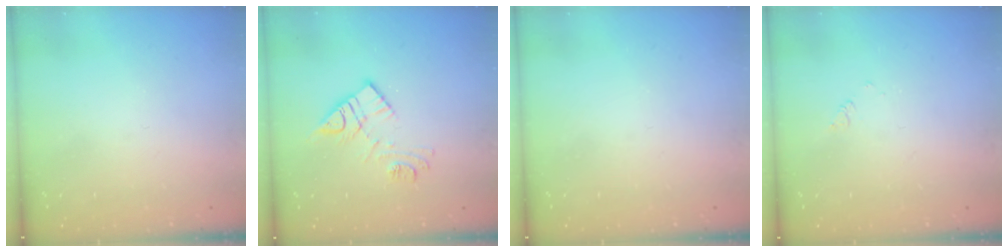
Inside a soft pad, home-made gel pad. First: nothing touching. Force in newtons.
{"total": 10.7, "press": 10.6, "slide": 0.7}
{"total": 0.0}
{"total": 1.7, "press": 1.7, "slide": 0.3}